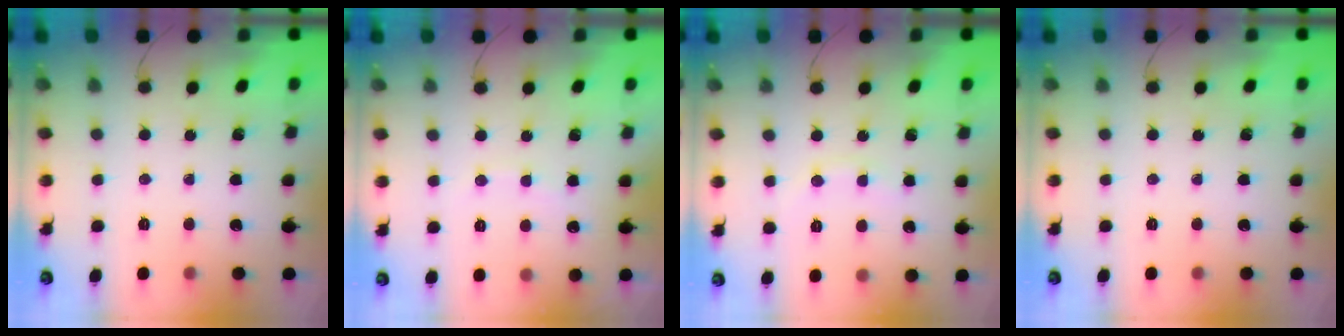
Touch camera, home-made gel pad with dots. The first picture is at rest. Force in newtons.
{"total": 5.9, "press": 5.8, "slide": 1.0}
{"total": 4.5, "press": 4.4, "slide": 0.9}
{"total": 0.0}